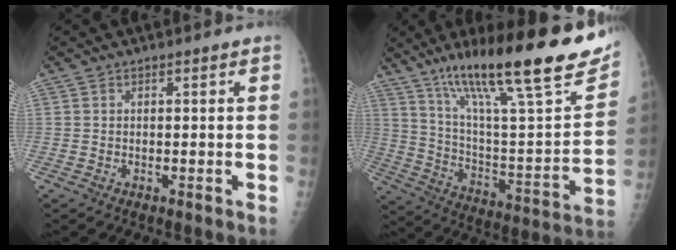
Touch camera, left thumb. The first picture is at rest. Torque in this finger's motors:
{"motor_torque": [0.41, 0.21, 1.44, -1.33, 0.11]}